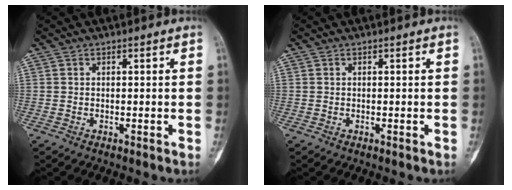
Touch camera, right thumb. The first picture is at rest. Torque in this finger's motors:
{"motor_torque": [0.02, 0.02, 0.03, -0.06, 0.00]}